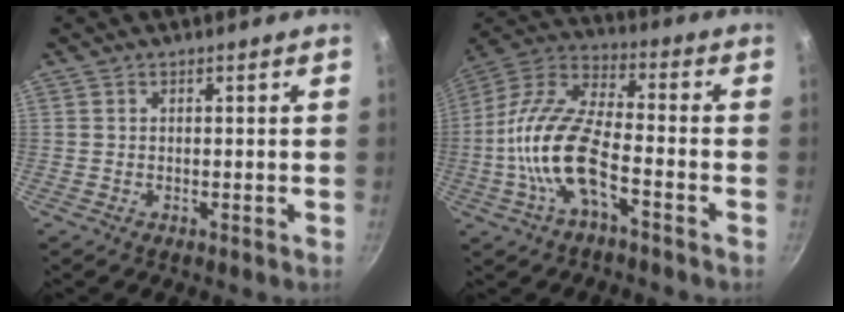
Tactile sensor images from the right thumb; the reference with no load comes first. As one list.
[{"total": 16.1, "force": [-4.8, 6.6, 13.9], "torque": [-0.293, 0.040, -0.095]}]